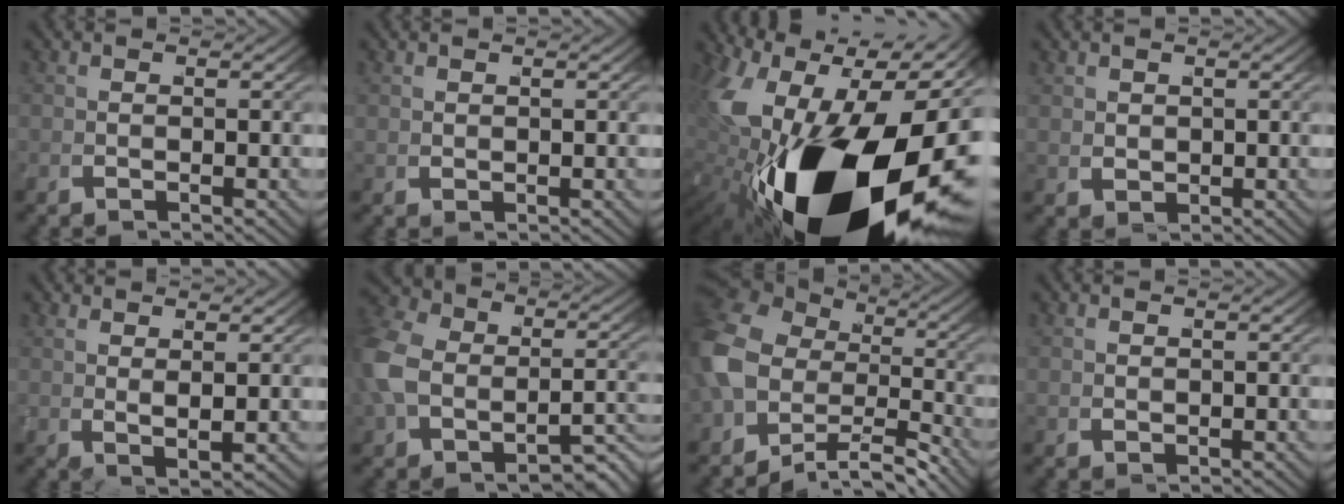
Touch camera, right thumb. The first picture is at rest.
{"total": 0.7, "force": [0.7, 0.3, 0.0], "torque": [-0.006, -0.010, 0.021]}
{"total": 27.8, "force": [-3.9, 16.0, 22.4], "torque": [-0.441, -0.099, -0.003]}
{"total": 1.4, "force": [1.0, 0.9, 0.6], "torque": [-0.015, -0.012, 0.033]}
{"total": 2.5, "force": [2.1, -0.4, 1.2], "torque": [-0.023, -0.004, 0.052]}
{"total": 7.4, "force": [-1.5, 5.4, 4.8], "torque": [-0.116, -0.023, -0.008]}
{"total": 10.0, "force": [-1.8, 7.2, 6.6], "torque": [-0.137, -0.033, -0.021]}
{"total": 0.8, "force": [0.8, 0.1, 0.0], "torque": [-0.004, -0.008, 0.023]}